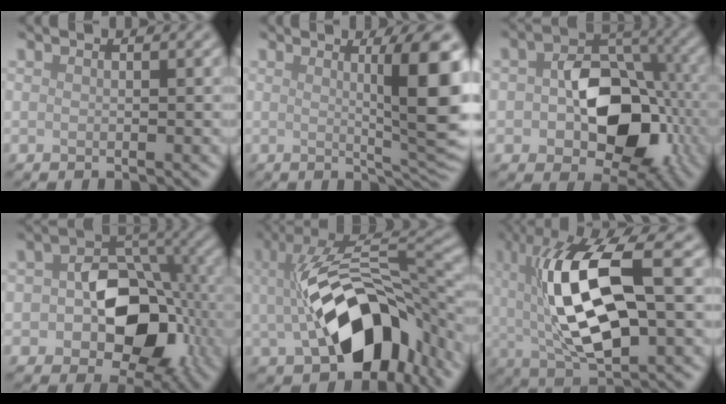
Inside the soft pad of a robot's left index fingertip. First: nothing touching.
{"total": 8.6, "force": [1.4, 1.6, 8.3], "torque": [-0.099, -0.002, 0.024]}
{"total": 9.3, "force": [-1.3, 6.2, 6.8], "torque": [-0.095, 0.002, -0.019]}
{"total": 9.5, "force": [-1.7, 6.4, 6.8], "torque": [-0.094, 0.001, -0.030]}
{"total": 12.8, "force": [-1.7, 6.8, 10.8], "torque": [-0.178, 0.000, -0.023]}
{"total": 12.5, "force": [2.0, 4.6, 11.5], "torque": [-0.215, 0.005, 0.036]}